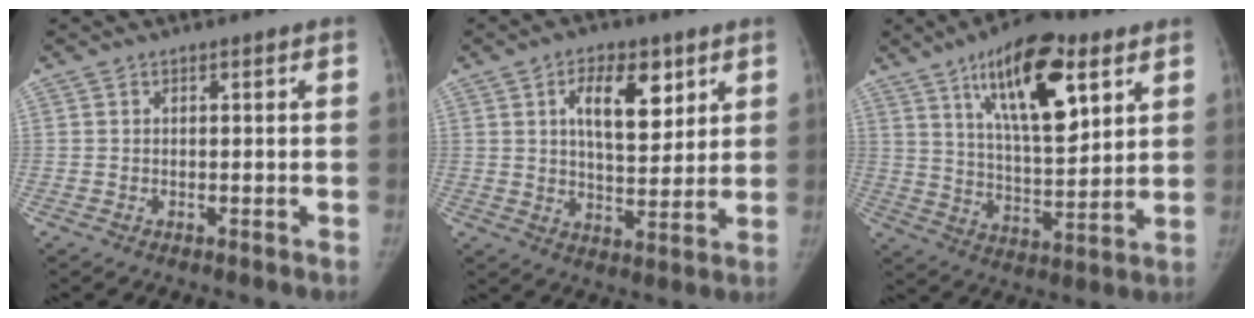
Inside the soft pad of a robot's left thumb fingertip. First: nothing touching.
{"total": 11.3, "force": [4.8, 5.8, 8.4], "torque": [-0.101, -0.025, 0.079]}
{"total": 19.0, "force": [9.3, 7.2, 14.9], "torque": [-0.205, -0.040, 0.156]}